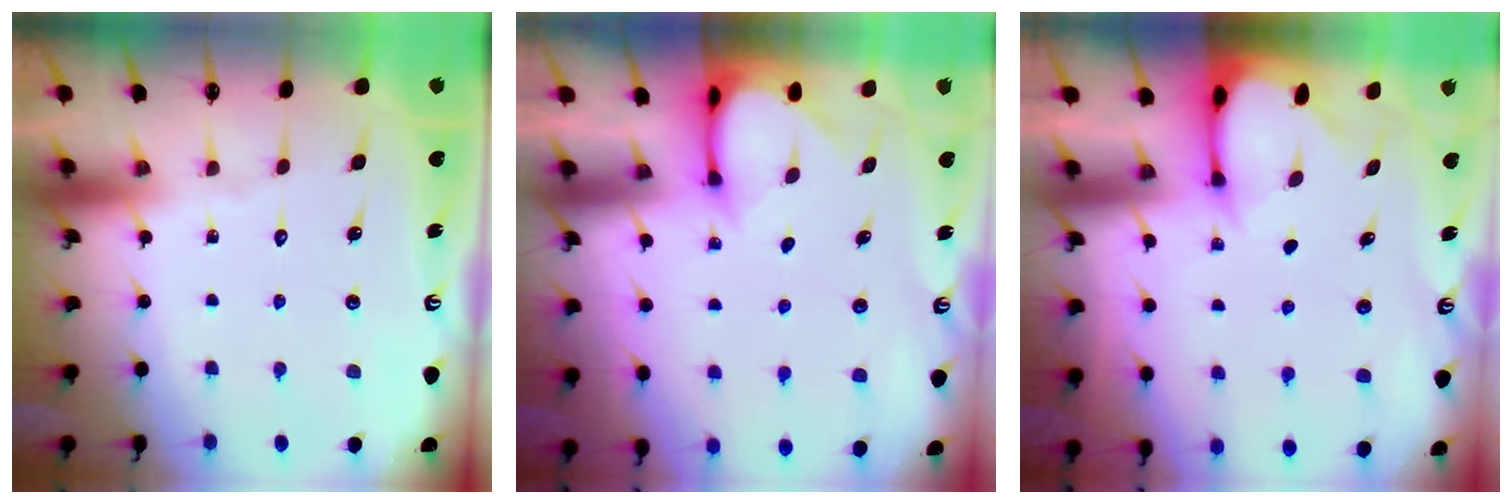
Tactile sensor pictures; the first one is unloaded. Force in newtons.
{"total": 3.3, "press": 3.3, "slide": 0.3}
{"total": 2.5, "press": 2.5, "slide": 0.5}